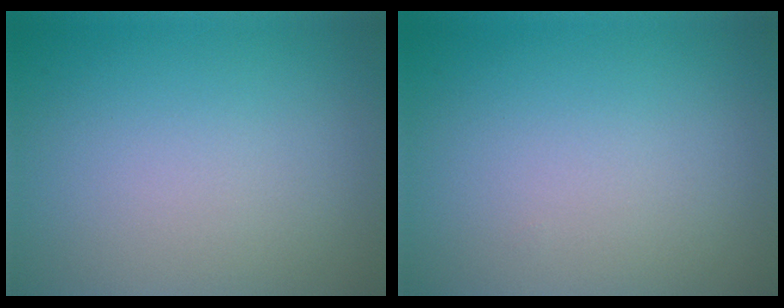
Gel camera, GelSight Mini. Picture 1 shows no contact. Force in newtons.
{"total": 0.0}